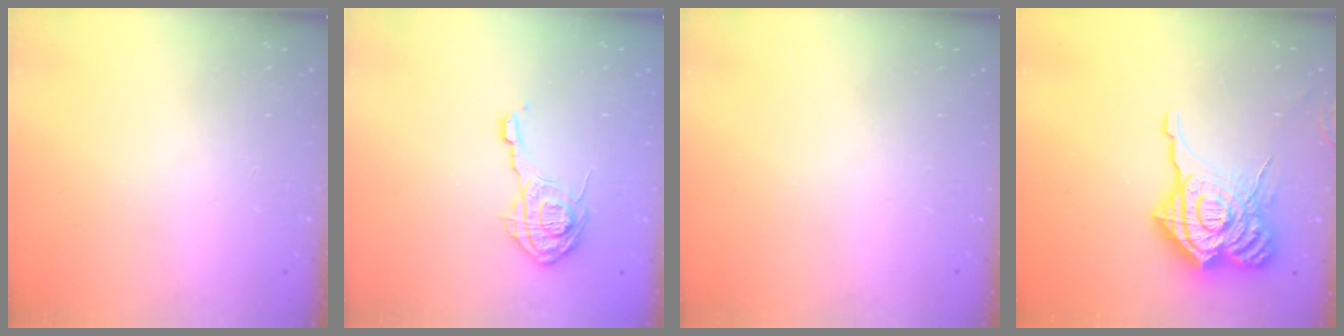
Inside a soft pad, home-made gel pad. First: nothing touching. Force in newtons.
{"total": 12.7, "press": 12.7, "slide": 1.0}
{"total": 0.0}
{"total": 23.6, "press": 23.4, "slide": 2.7}